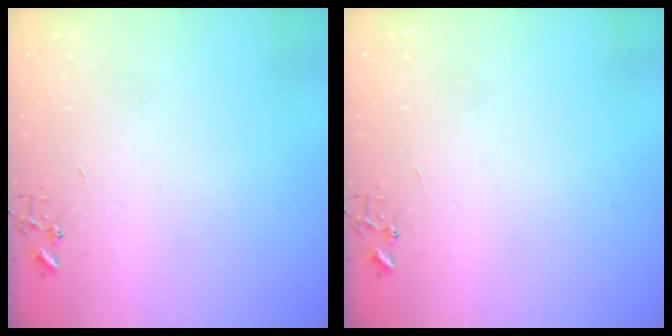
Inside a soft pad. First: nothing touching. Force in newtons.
{"total": 0.0}